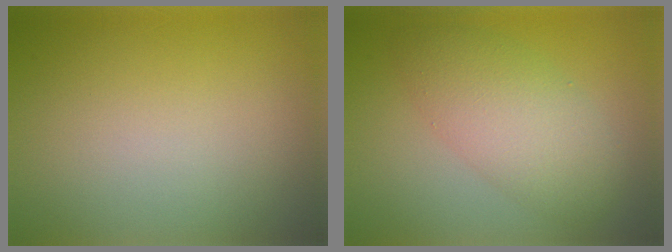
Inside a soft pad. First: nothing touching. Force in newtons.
{"total": 5.3, "press": 5.3, "slide": 0.2}